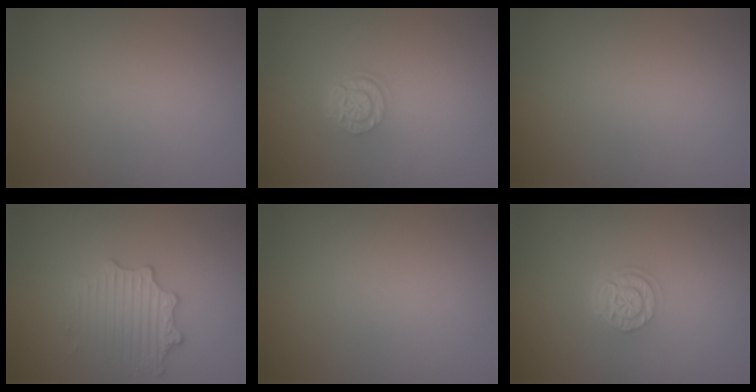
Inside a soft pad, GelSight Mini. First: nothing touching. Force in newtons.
{"total": 2.3, "press": 1.9, "slide": 1.4}
{"total": 0.0}
{"total": 2.9, "press": 2.8, "slide": 0.5}
{"total": 0.0}
{"total": 2.9, "press": 2.3, "slide": 1.8}